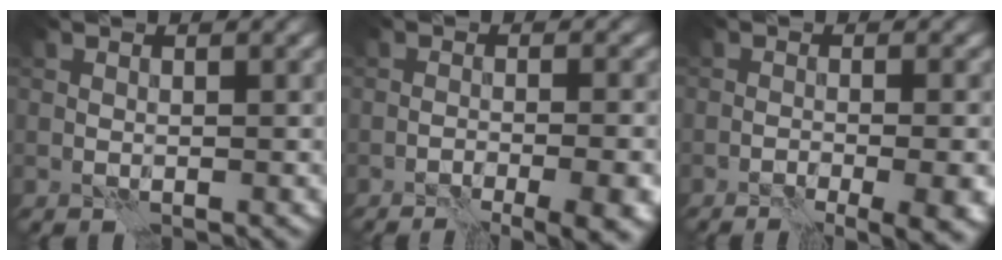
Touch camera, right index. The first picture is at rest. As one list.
[{"total": 7.8, "force": [-3.3, 2.6, 6.5], "torque": [-0.047, 0.008, -0.034]}, {"total": 6.9, "force": [-2.2, 2.5, 6.1], "torque": [-0.044, -0.003, -0.022]}]